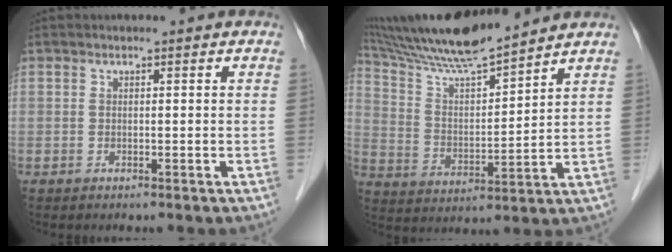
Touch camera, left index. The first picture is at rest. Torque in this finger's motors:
{"motor_torque": [0.64, -0.63, 0.42, 0.12]}